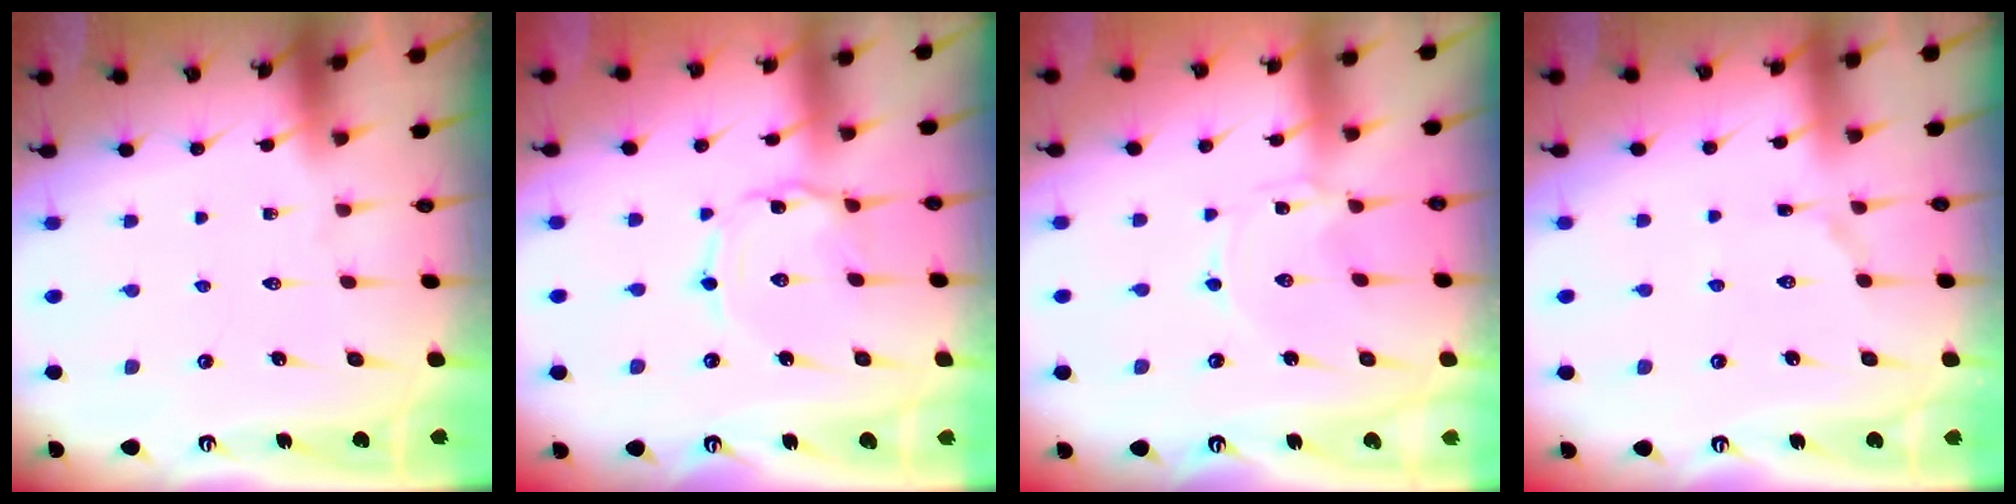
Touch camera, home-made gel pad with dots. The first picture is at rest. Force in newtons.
{"total": 0.7, "press": 0.7, "slide": 0.1}
{"total": 0.7, "press": 0.7, "slide": 0.0}
{"total": 2.9, "press": 2.9, "slide": 0.3}